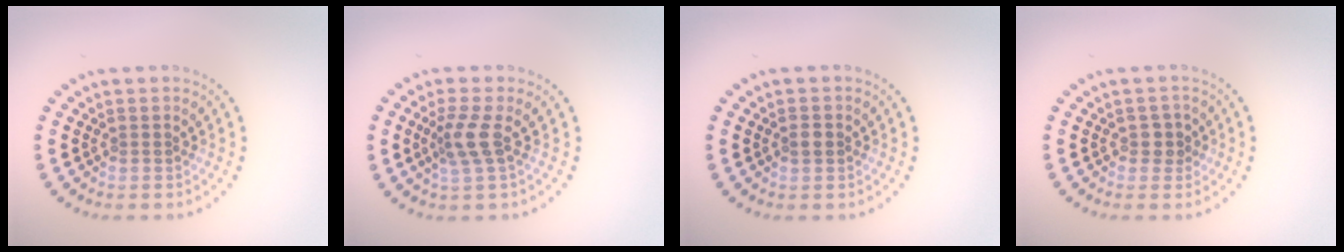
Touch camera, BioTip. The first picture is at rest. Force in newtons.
{"total": 2.5, "press": 1.9, "slide": 1.6}
{"total": 1.2, "press": 1.2, "slide": 0.1}
{"total": 1.4, "press": 1.3, "slide": 0.7}